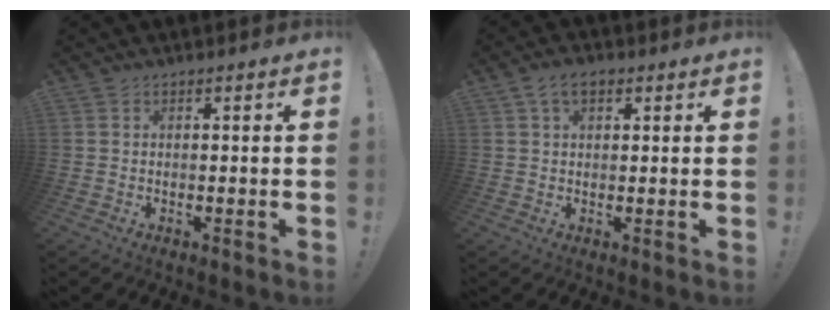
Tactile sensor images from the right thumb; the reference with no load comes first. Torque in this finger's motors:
{"motor_torque": [-0.46, 0.46, 0.02, -0.01, 0.00]}